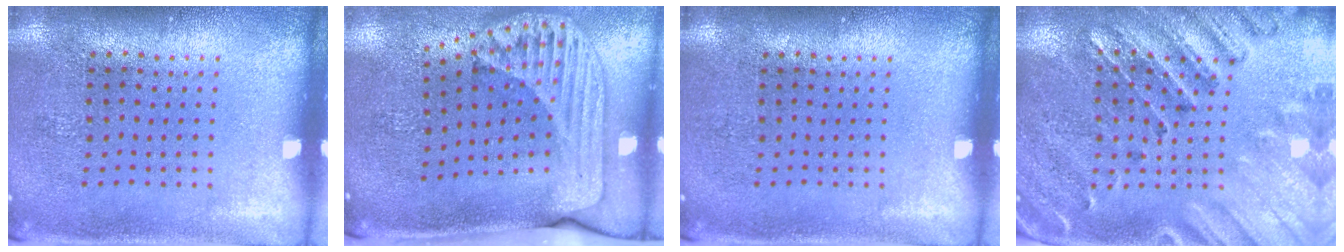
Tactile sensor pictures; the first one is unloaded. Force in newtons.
{"total": 2.4, "press": 1.7, "slide": 1.7}
{"total": 0.0}
{"total": 2.9, "press": 2.7, "slide": 1.1}